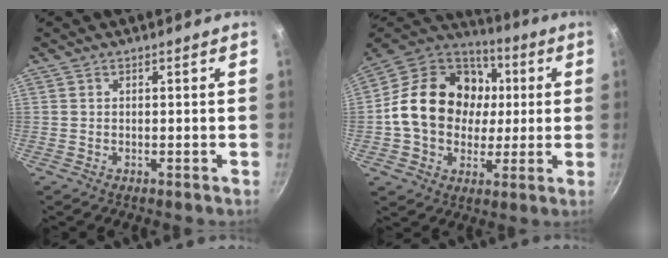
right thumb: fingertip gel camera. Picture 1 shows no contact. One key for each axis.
{"total": 22.5, "fx": 1.5, "fy": 17.9, "fz": 13.5, "tx": -0.210, "ty": 0.029, "tz": 0.020}